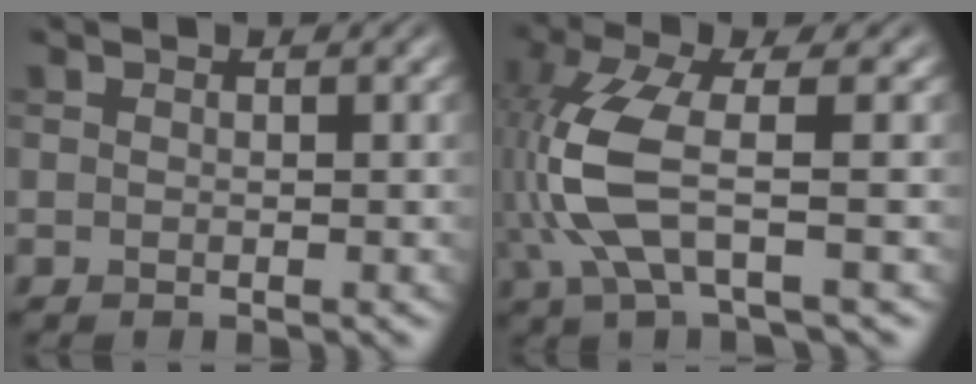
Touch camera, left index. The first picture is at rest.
{"total": 7.0, "force": [-1.3, 2.0, 6.5], "torque": [-0.174, 0.001, -0.027]}